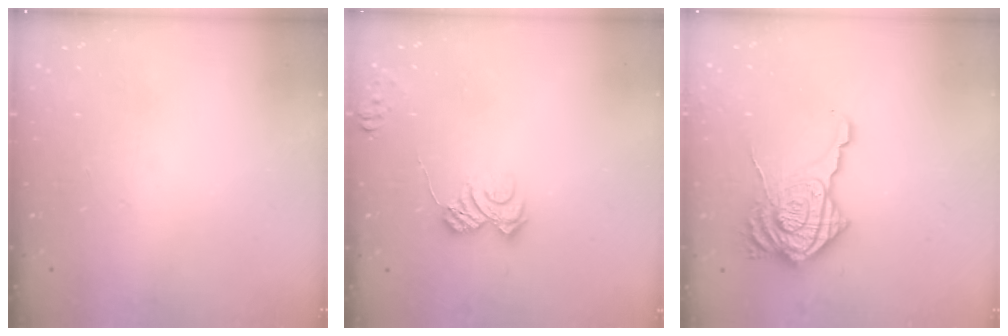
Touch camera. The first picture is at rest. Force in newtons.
{"total": 7.7, "press": 7.7, "slide": 0.9}
{"total": 15.7, "press": 15.6, "slide": 1.6}